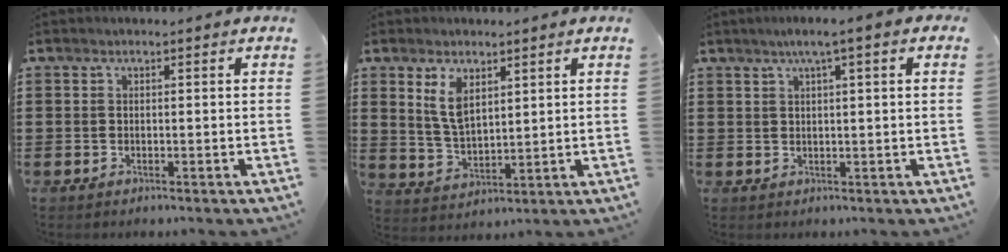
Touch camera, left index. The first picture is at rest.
{"total": 6.0, "force": [3.2, 2.8, 4.2], "torque": [-0.100, 0.001, 0.056]}
{"total": 2.8, "force": [1.1, -0.2, 2.6], "torque": [-0.051, -0.002, 0.017]}